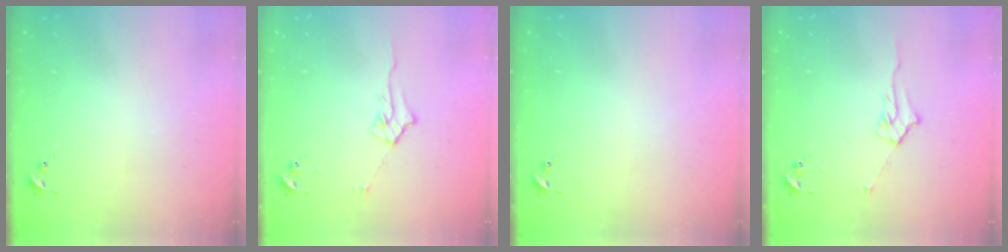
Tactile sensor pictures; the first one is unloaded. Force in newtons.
{"total": 5.1, "press": 5.0, "slide": 0.6}
{"total": 0.0}
{"total": 5.1, "press": 5.0, "slide": 0.6}